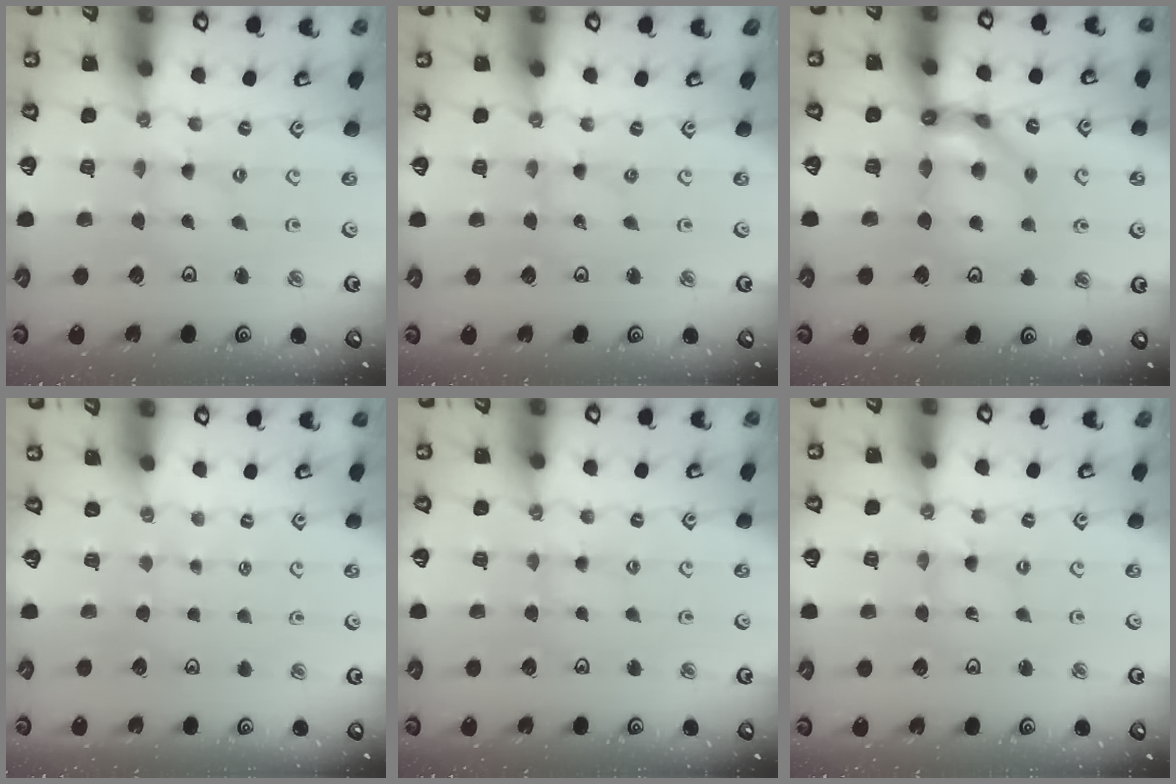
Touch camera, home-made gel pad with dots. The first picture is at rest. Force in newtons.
{"total": 0.0}
{"total": 12.0, "press": 12.0, "slide": 1.3}
{"total": 0.6, "press": 0.6, "slide": 0.1}
{"total": 2.8, "press": 2.8, "slide": 0.3}
{"total": 0.7, "press": 0.6, "slide": 0.2}